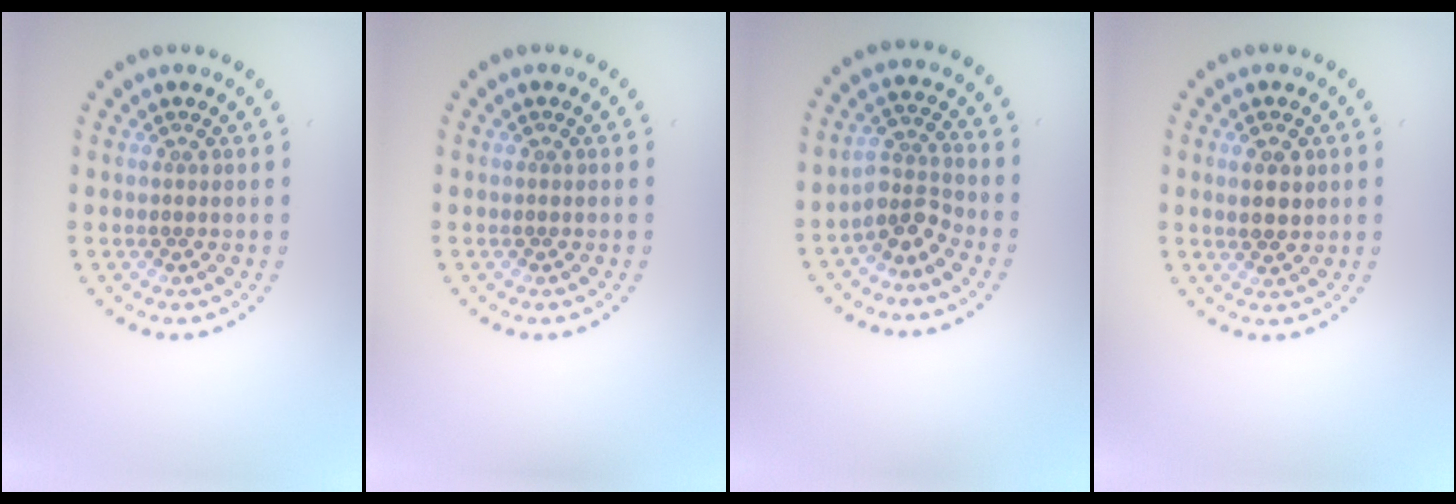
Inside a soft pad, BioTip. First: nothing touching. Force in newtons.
{"total": 0.0}
{"total": 2.9, "press": 2.2, "slide": 1.9}
{"total": 2.3, "press": 2.3, "slide": 0.5}